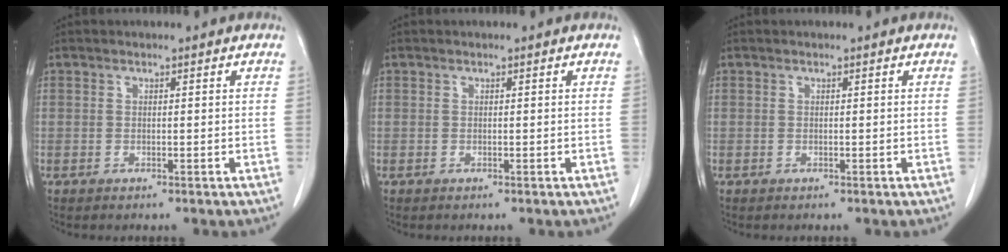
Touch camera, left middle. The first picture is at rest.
{"total": 0.0}
{"total": 0.0}